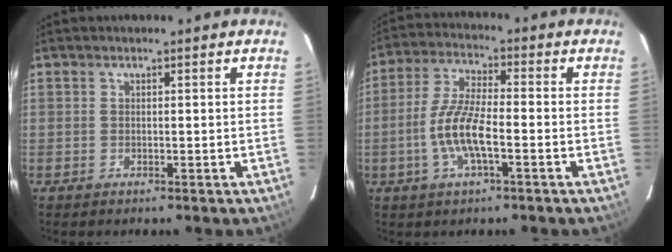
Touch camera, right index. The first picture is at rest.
{"total": 9.5, "force": [-2.9, 2.3, 8.7], "torque": [-0.182, 0.003, -0.059]}